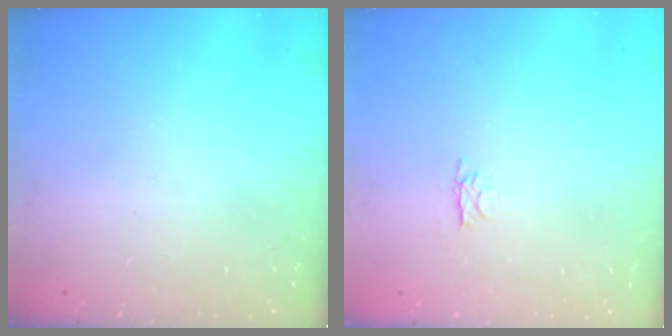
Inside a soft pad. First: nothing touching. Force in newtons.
{"total": 2.8, "press": 2.7, "slide": 0.4}